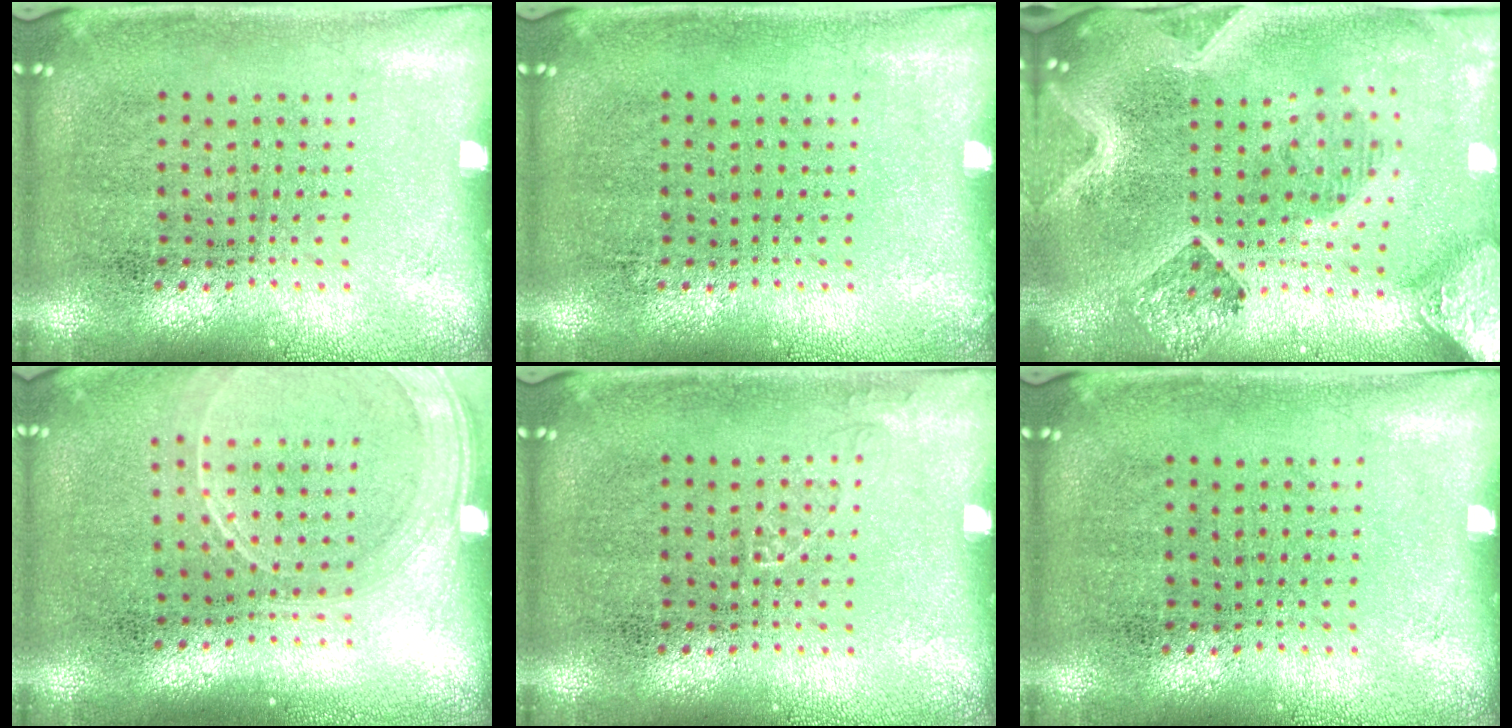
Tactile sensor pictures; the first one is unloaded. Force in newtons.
{"total": 0.0}
{"total": 4.1, "press": 3.2, "slide": 2.5}
{"total": 1.8, "press": 1.6, "slide": 0.8}
{"total": 0.6, "press": 0.6, "slide": 0.0}
{"total": 0.0}